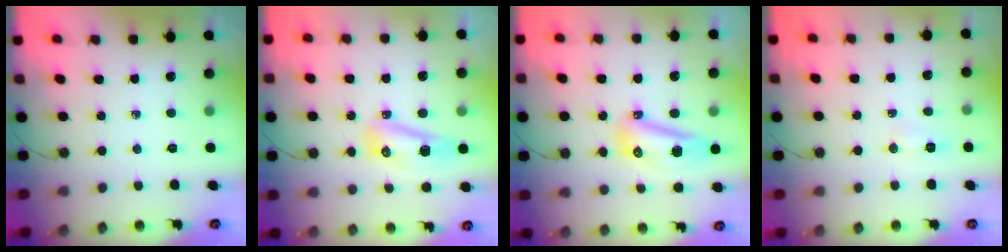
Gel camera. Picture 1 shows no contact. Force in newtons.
{"total": 8.1, "press": 8.0, "slide": 1.5}
{"total": 10.1, "press": 10.1, "slide": 1.2}
{"total": 6.1, "press": 6.0, "slide": 0.8}